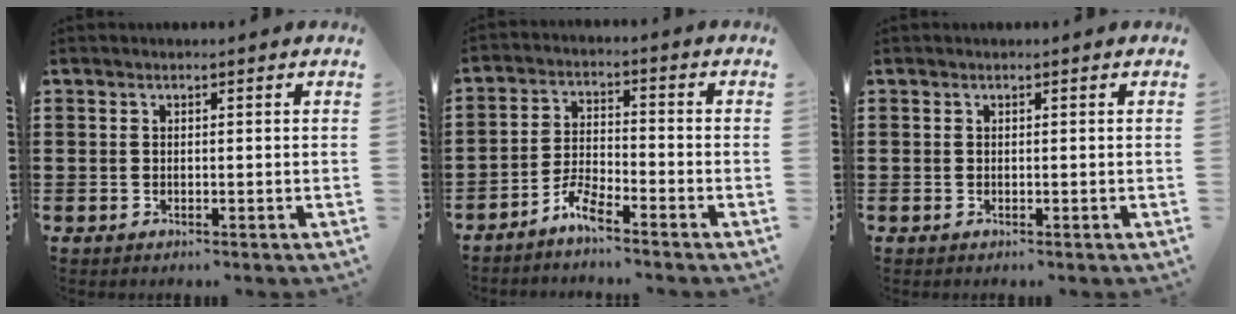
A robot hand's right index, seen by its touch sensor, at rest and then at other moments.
{"total": 4.1, "force": [-3.5, 0.6, 1.9], "torque": [-0.051, 0.003, -0.073]}
{"total": 0.0}